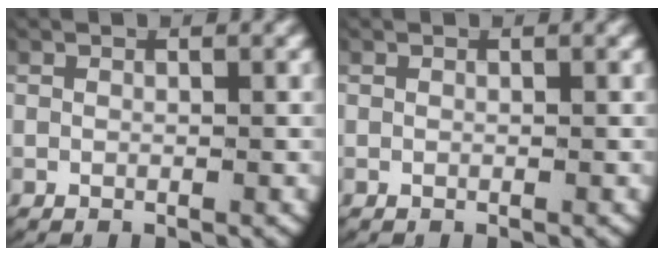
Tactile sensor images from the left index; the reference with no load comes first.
{"total": 0.0}